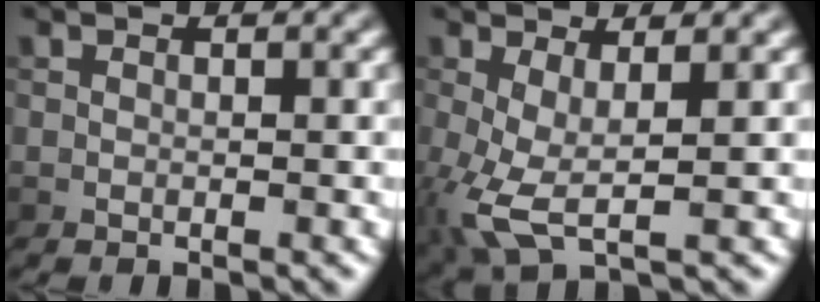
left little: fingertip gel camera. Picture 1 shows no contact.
{"total": 4.2, "force": [-0.2, 1.4, 4.0], "torque": [-0.101, -0.010, -0.005]}